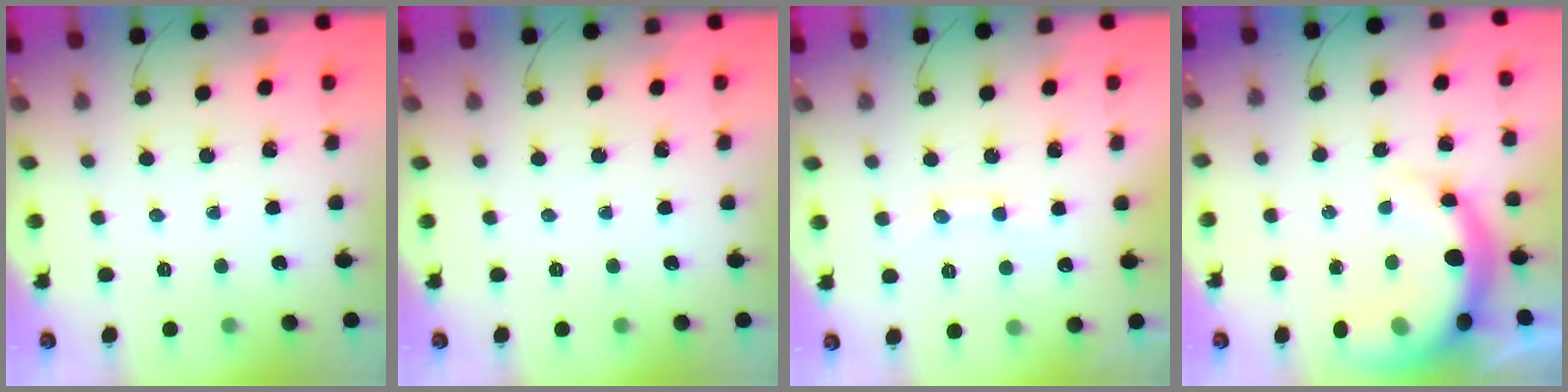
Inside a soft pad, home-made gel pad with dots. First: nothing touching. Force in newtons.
{"total": 0.0}
{"total": 7.2, "press": 7.1, "slide": 1.3}
{"total": 9.9, "press": 9.6, "slide": 2.7}